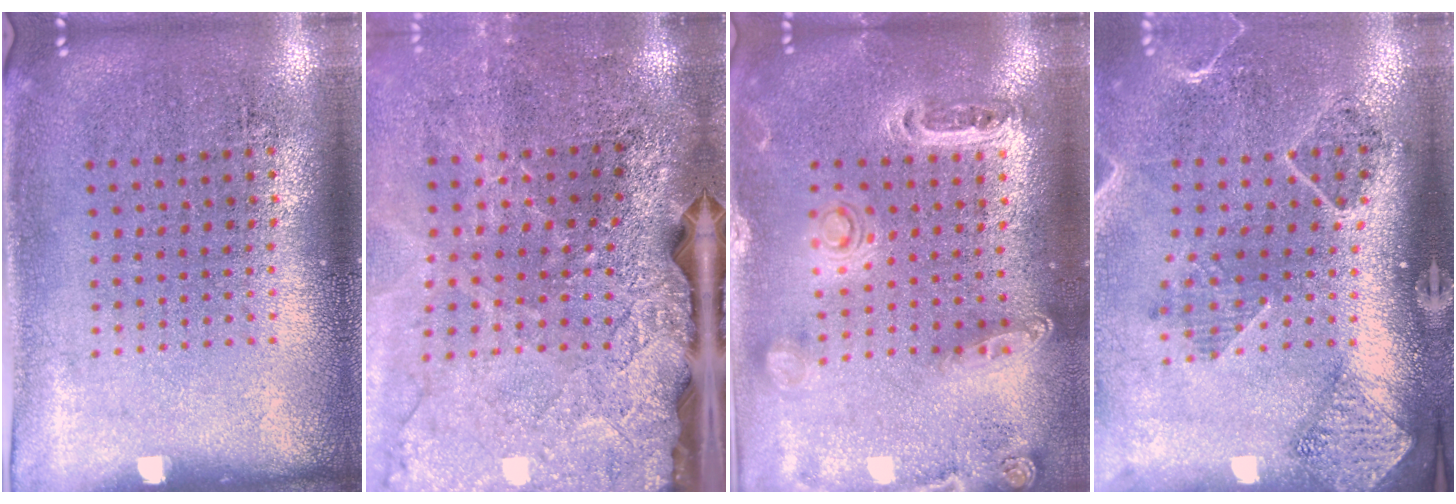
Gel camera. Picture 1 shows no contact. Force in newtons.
{"total": 4.0, "press": 3.3, "slide": 2.3}
{"total": 1.3, "press": 1.3, "slide": 0.3}
{"total": 1.6, "press": 1.6, "slide": 0.0}